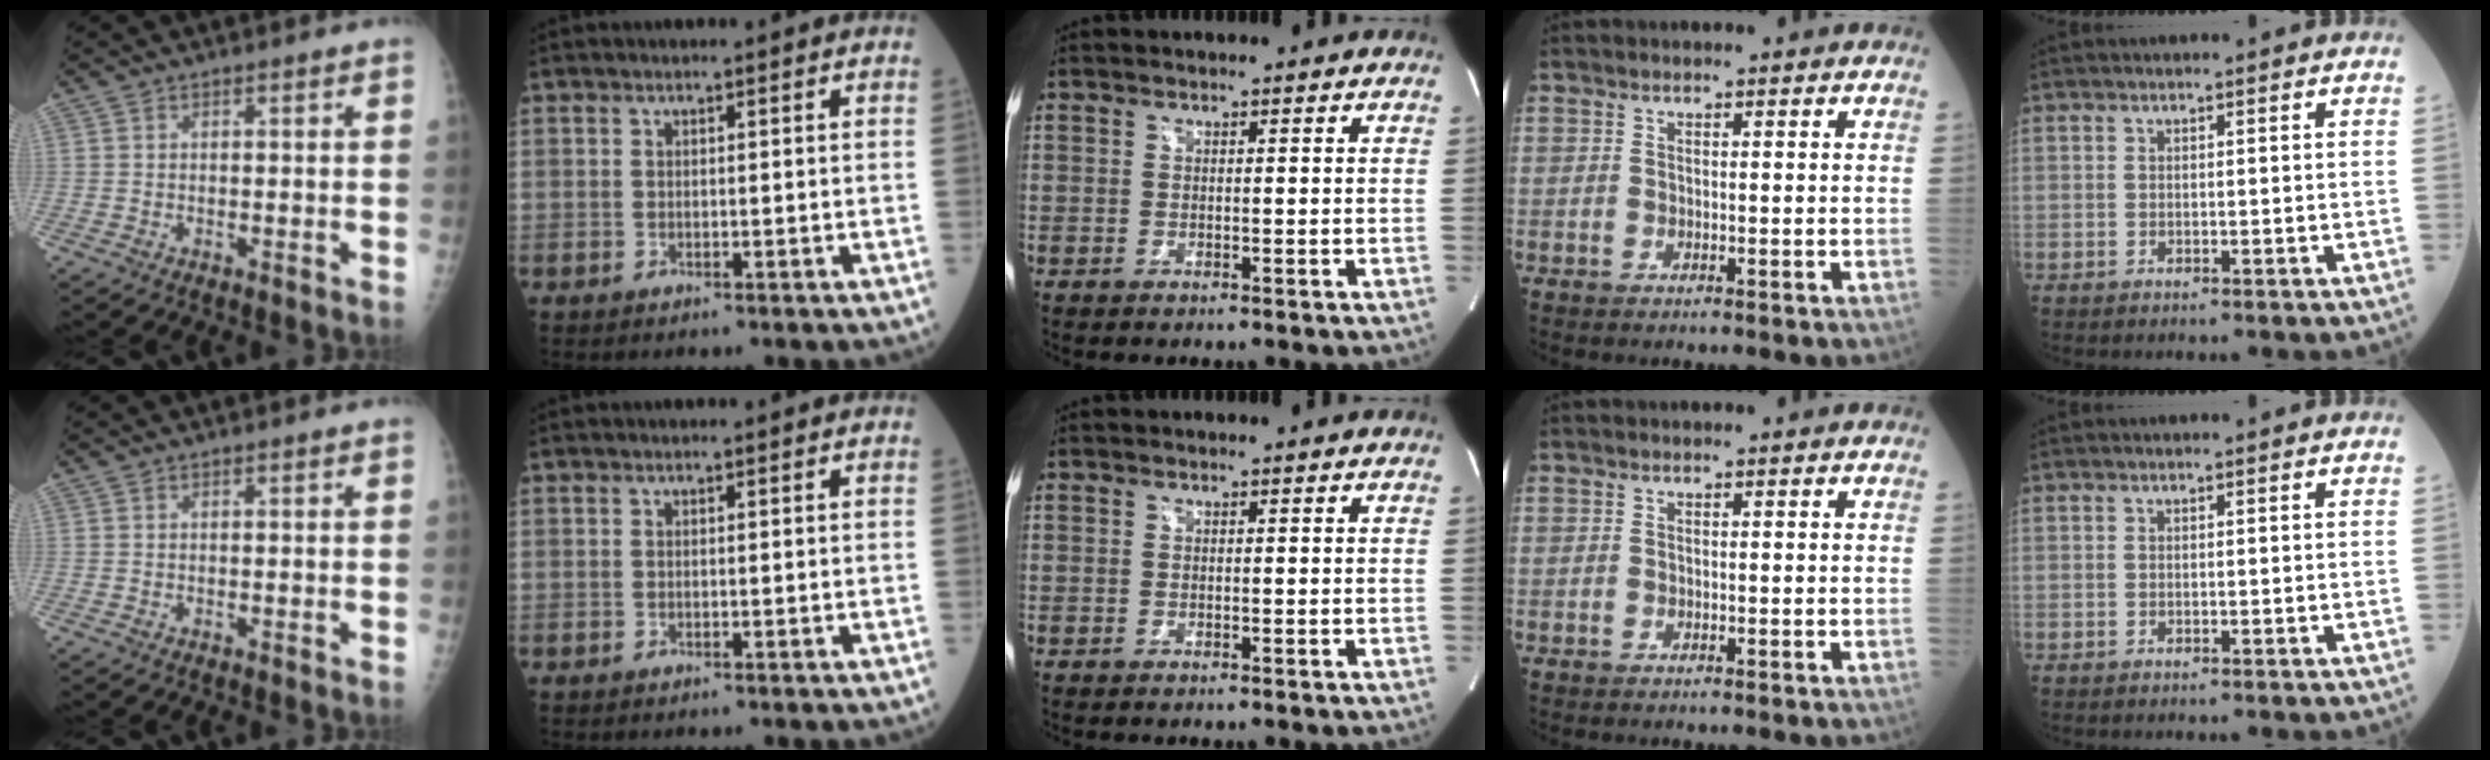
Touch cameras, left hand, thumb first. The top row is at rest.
{}